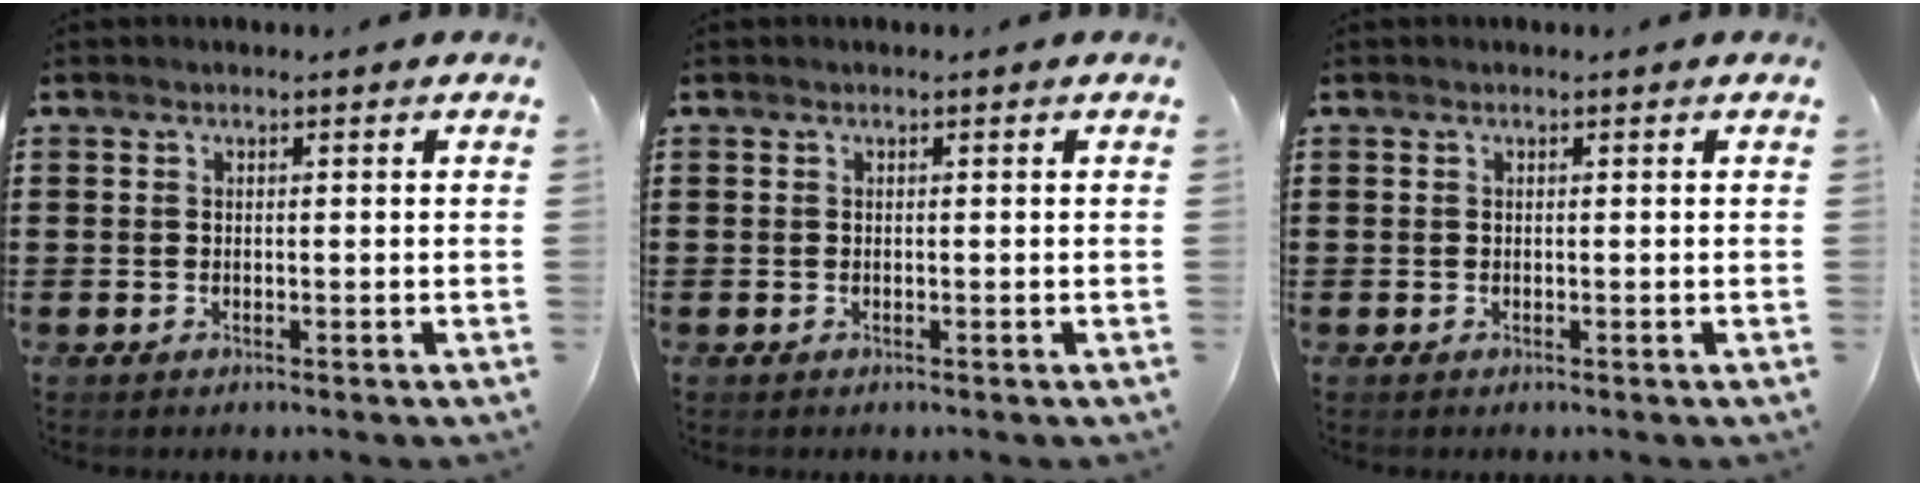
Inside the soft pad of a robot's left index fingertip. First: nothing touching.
{"total": 0.0}
{"total": 0.0}